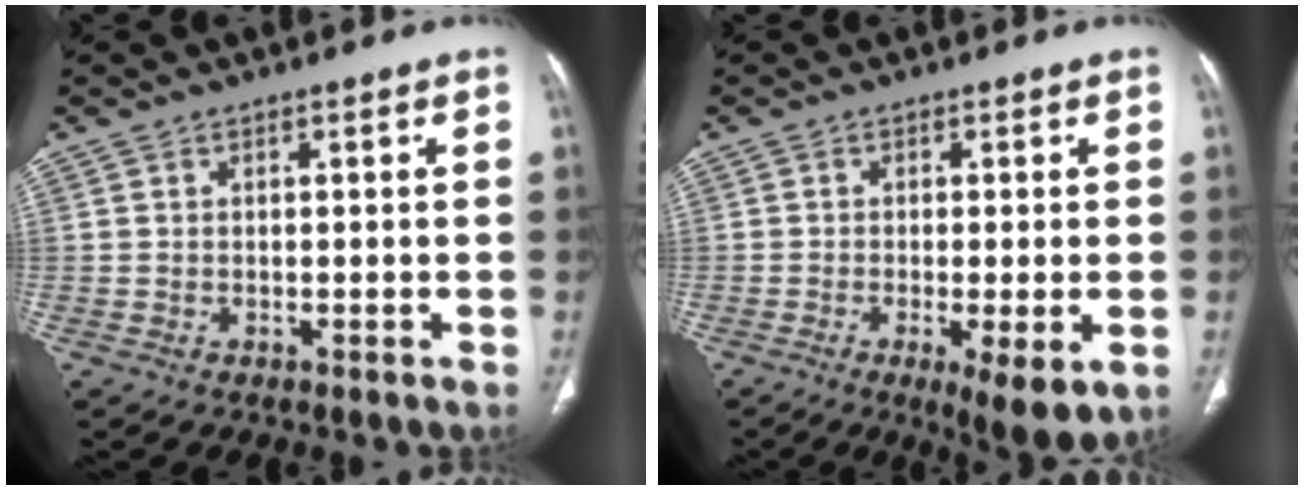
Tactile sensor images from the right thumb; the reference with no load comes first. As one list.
[{"total": 7.8, "force": [-2.9, 1.9, 7.0], "torque": [-0.104, -0.018, -0.042]}]